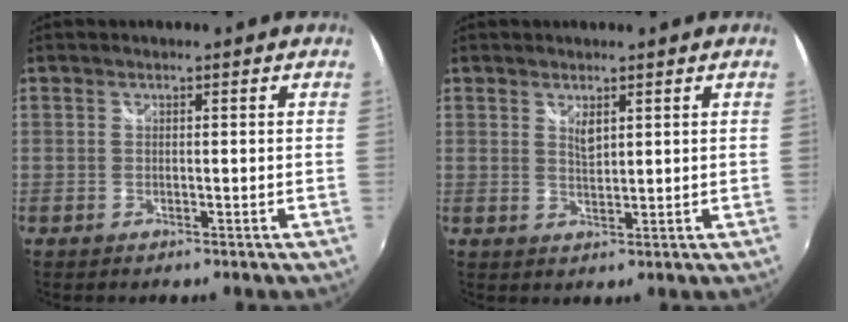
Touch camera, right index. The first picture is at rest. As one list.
[{"total": 2.2, "force": [1.3, 0.7, 1.6], "torque": [-0.025, -0.001, 0.023]}]